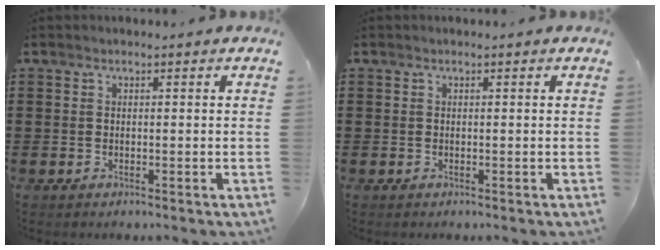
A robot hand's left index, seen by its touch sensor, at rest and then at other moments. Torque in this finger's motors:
{"motor_torque": [-0.01, 0.01, 0.00, 0.00]}